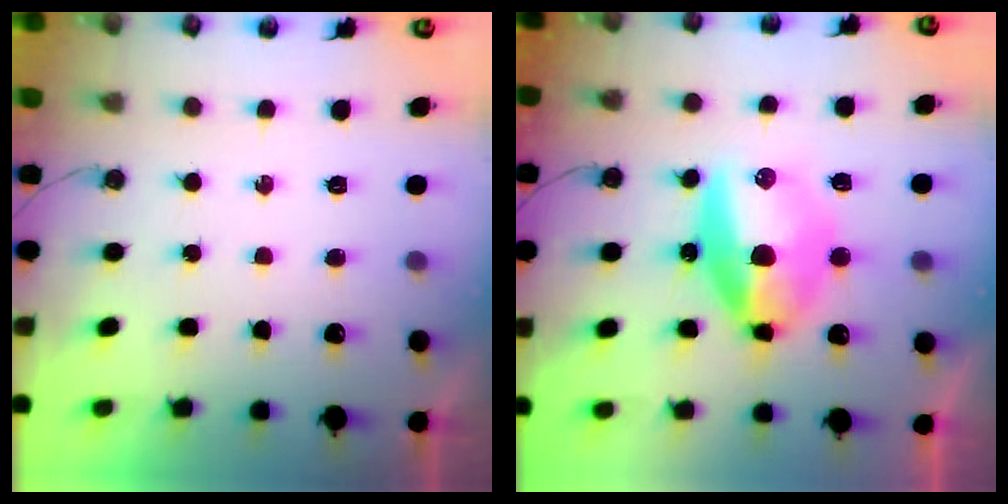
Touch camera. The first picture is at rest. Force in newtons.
{"total": 12.3, "press": 12.3, "slide": 0.4}